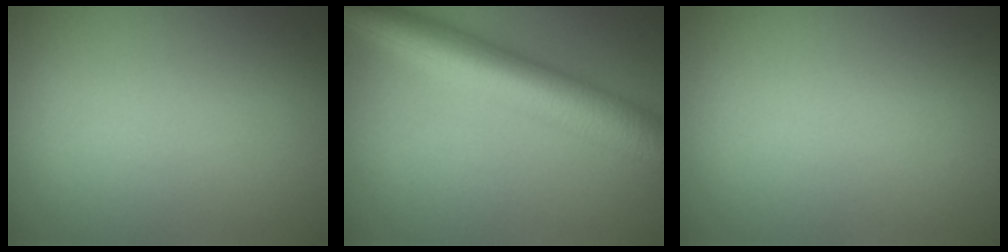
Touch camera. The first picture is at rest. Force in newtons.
{"total": 7.9, "press": 7.9, "slide": 0.1}
{"total": 0.0}